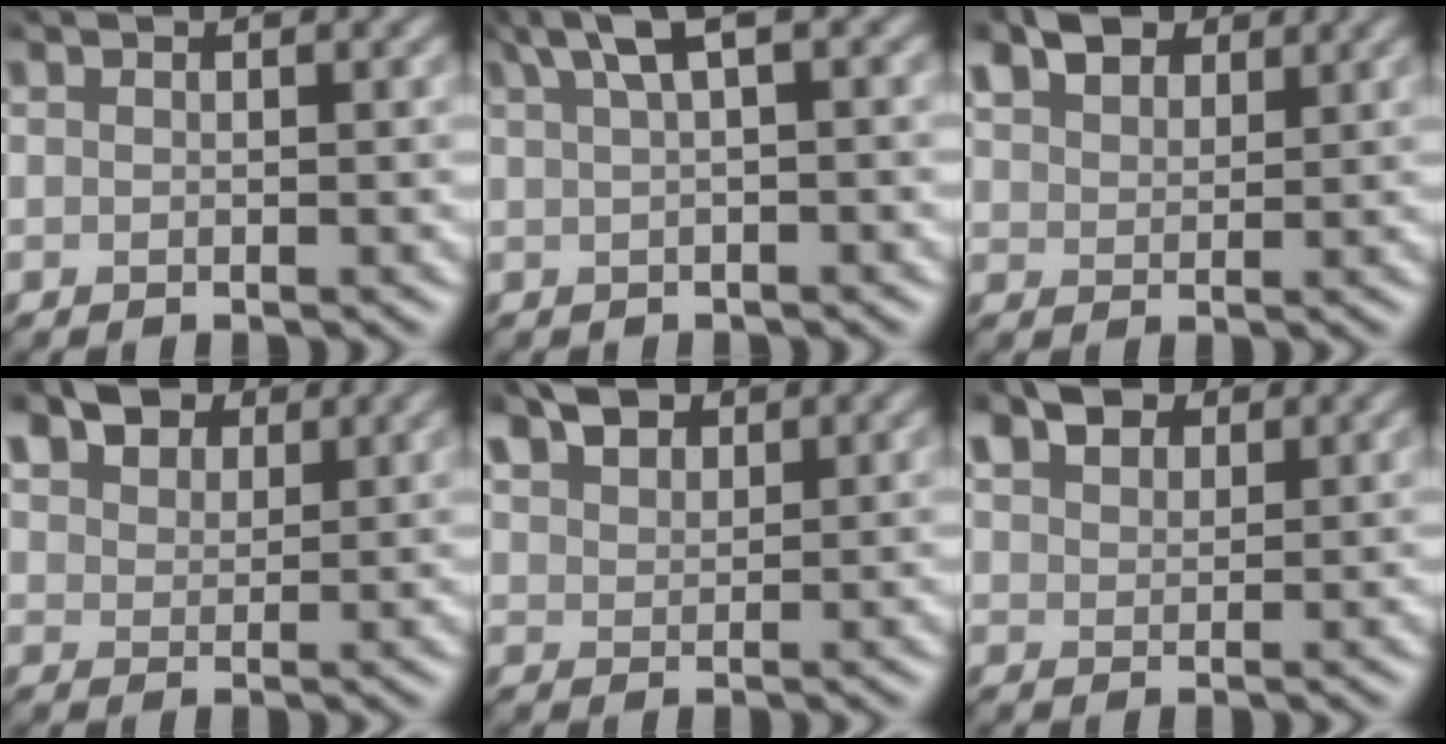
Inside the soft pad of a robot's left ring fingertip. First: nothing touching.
{"total": 3.6, "force": [1.8, 0.6, 3.1], "torque": [-0.056, 0.016, 0.033]}
{"total": 3.8, "force": [2.7, 2.1, 1.8], "torque": [-0.046, 0.013, 0.049]}
{"total": 7.0, "force": [4.7, 4.0, 3.3], "torque": [-0.092, 0.019, 0.079]}
{"total": 3.4, "force": [2.5, 1.7, 1.6], "torque": [-0.042, 0.013, 0.047]}
{"total": 4.0, "force": [2.8, 2.1, 1.9], "torque": [-0.050, 0.015, 0.047]}